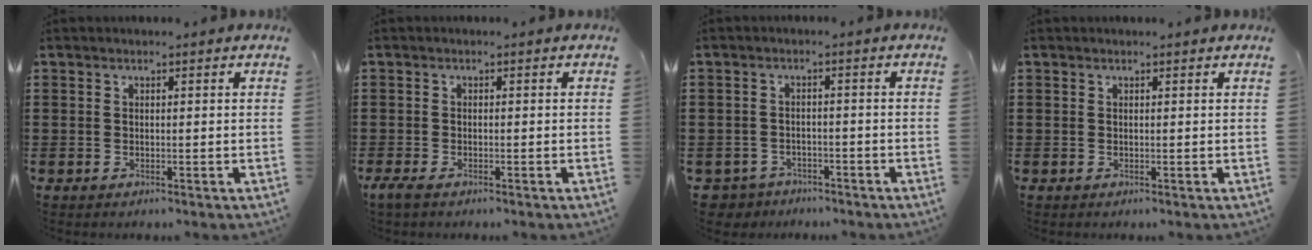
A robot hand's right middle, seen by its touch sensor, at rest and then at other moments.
{"total": 1.3, "force": [-0.8, 0.3, 1.0], "torque": [-0.035, -0.009, -0.020]}
{"total": 2.7, "force": [-2.6, 0.8, -0.1], "torque": [-0.016, -0.005, -0.060]}
{"total": 0.0}